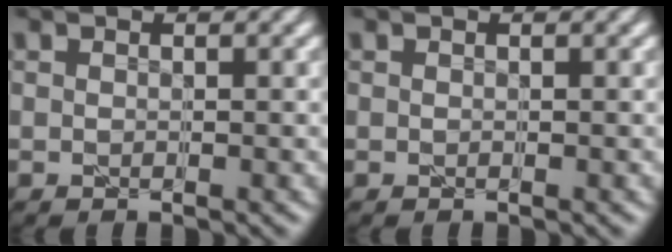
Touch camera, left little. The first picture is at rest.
{"total": 0.0}